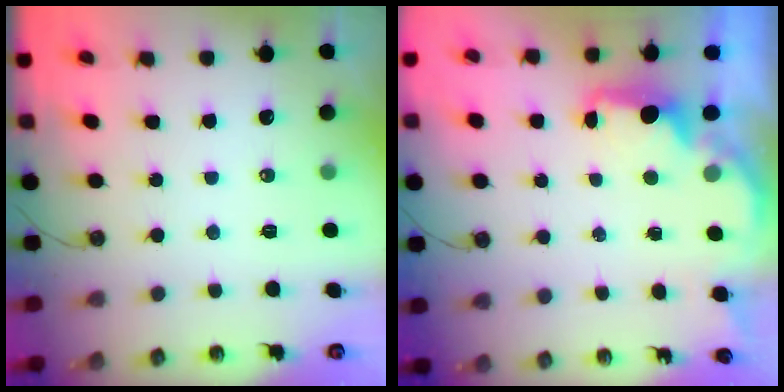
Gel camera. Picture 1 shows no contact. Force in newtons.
{"total": 2.4, "press": 2.2, "slide": 0.8}